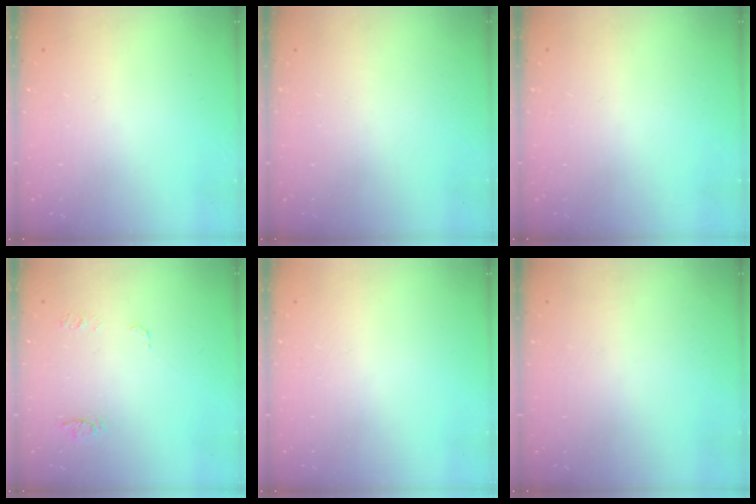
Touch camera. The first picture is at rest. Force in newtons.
{"total": 0.0}
{"total": 0.0}
{"total": 6.9, "press": 6.9, "slide": 0.5}
{"total": 0.0}
{"total": 0.0}